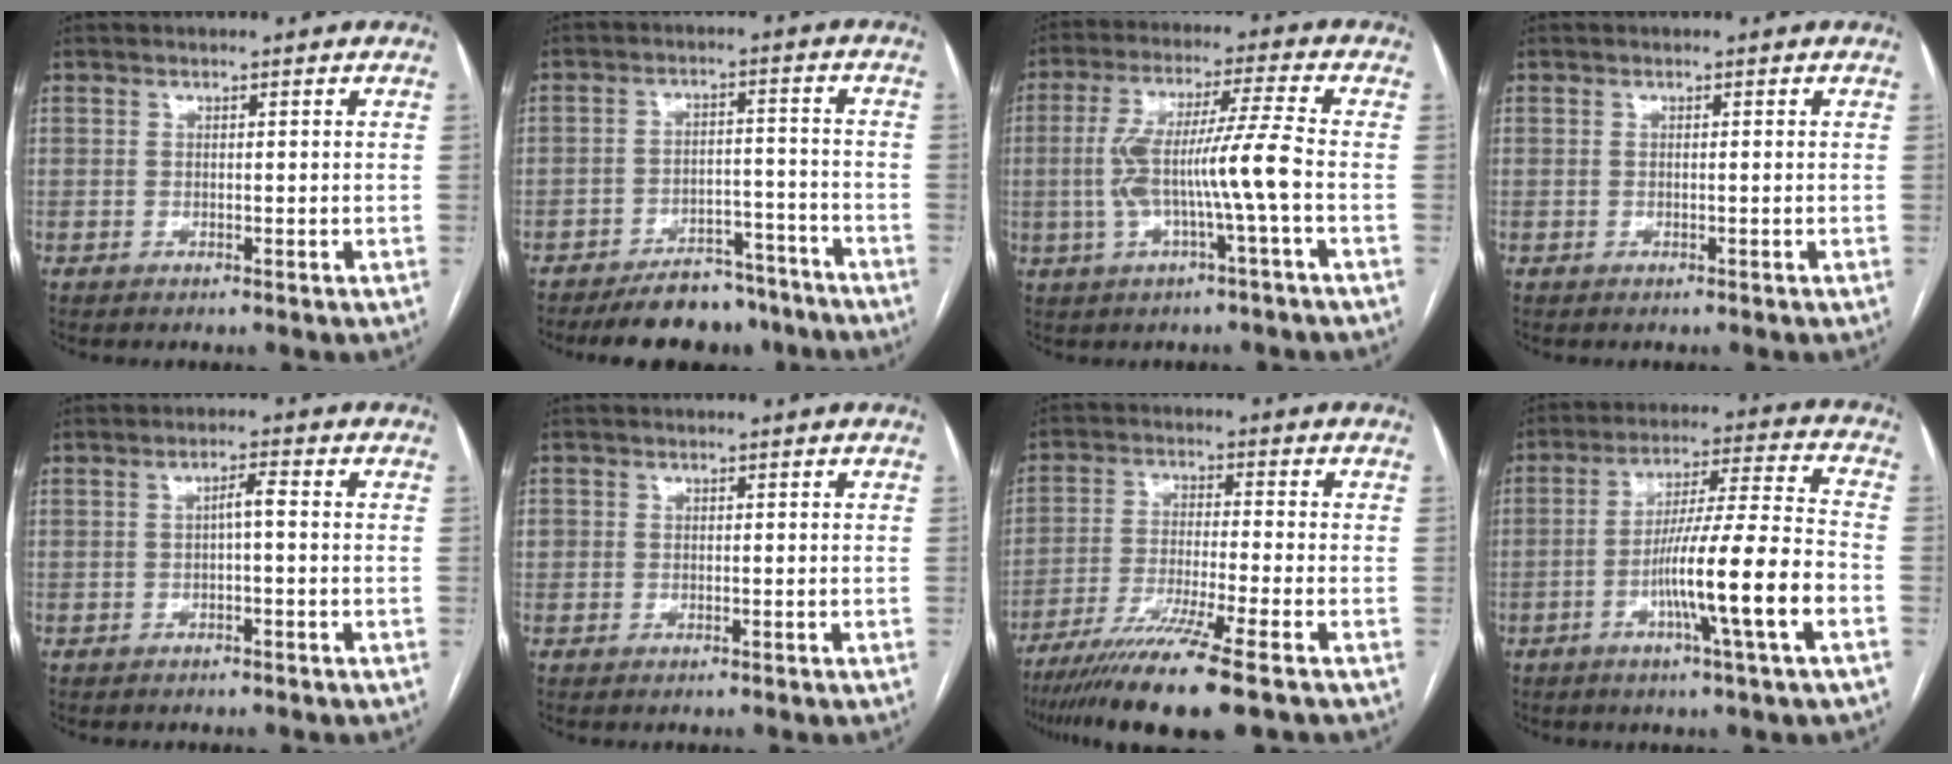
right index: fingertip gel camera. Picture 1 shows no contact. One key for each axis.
{"total": 11.4, "fx": -10.1, "fy": 4.3, "fz": 3.0, "tx": -0.021, "ty": 0.018, "tz": -0.143}
{"total": 10.0, "fx": -1.7, "fy": -0.5, "fz": 9.8, "tx": -0.196, "ty": 0.018, "tz": -0.031}
{"total": 0.0}
{"total": 2.0, "fx": -0.2, "fy": 0.2, "fz": 2.0, "tx": -0.033, "ty": 0.005, "tz": -0.003}
{"total": 1.0, "fx": 0.0, "fy": 1.0, "fz": 0.2, "tx": 0.005, "ty": 0.005, "tz": -0.002}
{"total": 12.4, "fx": -9.1, "fy": -1.5, "fz": 8.3, "tx": -0.146, "ty": -0.037, "tz": -0.149}
{"total": 14.2, "fx": -4.9, "fy": -1.0, "fz": 13.3, "tx": -0.229, "ty": 0.000, "tz": -0.086}